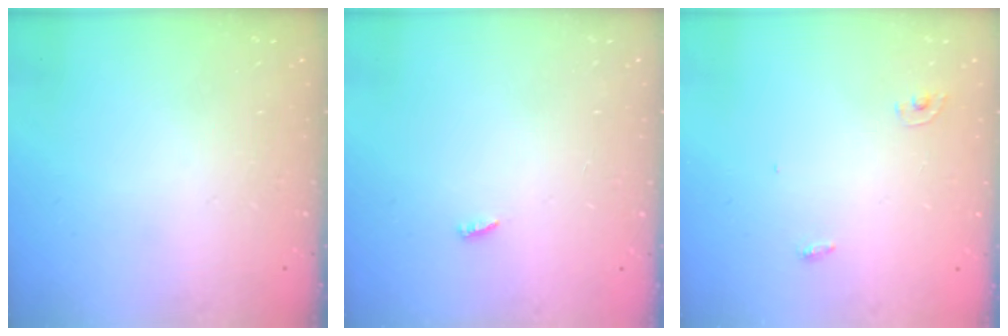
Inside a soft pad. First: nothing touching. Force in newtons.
{"total": 1.9, "press": 1.9, "slide": 0.3}
{"total": 2.8, "press": 2.8, "slide": 0.1}